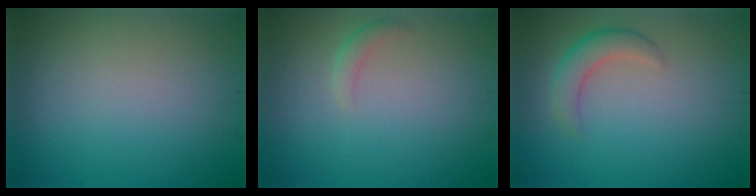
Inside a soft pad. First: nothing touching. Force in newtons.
{"total": 1.1, "press": 1.1, "slide": 0.0}
{"total": 2.7, "press": 2.6, "slide": 0.2}